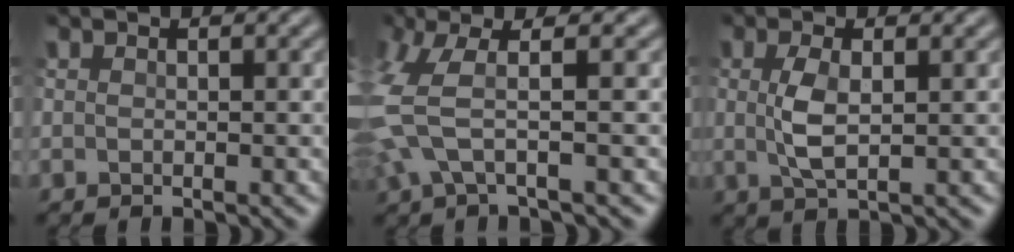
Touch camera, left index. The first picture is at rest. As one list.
[{"total": 6.0, "force": [0.0, 2.1, 5.6], "torque": [-0.152, 0.003, -0.007]}, {"total": 3.0, "force": [0.1, 1.1, 2.8], "torque": [-0.063, 0.001, 0.004]}]